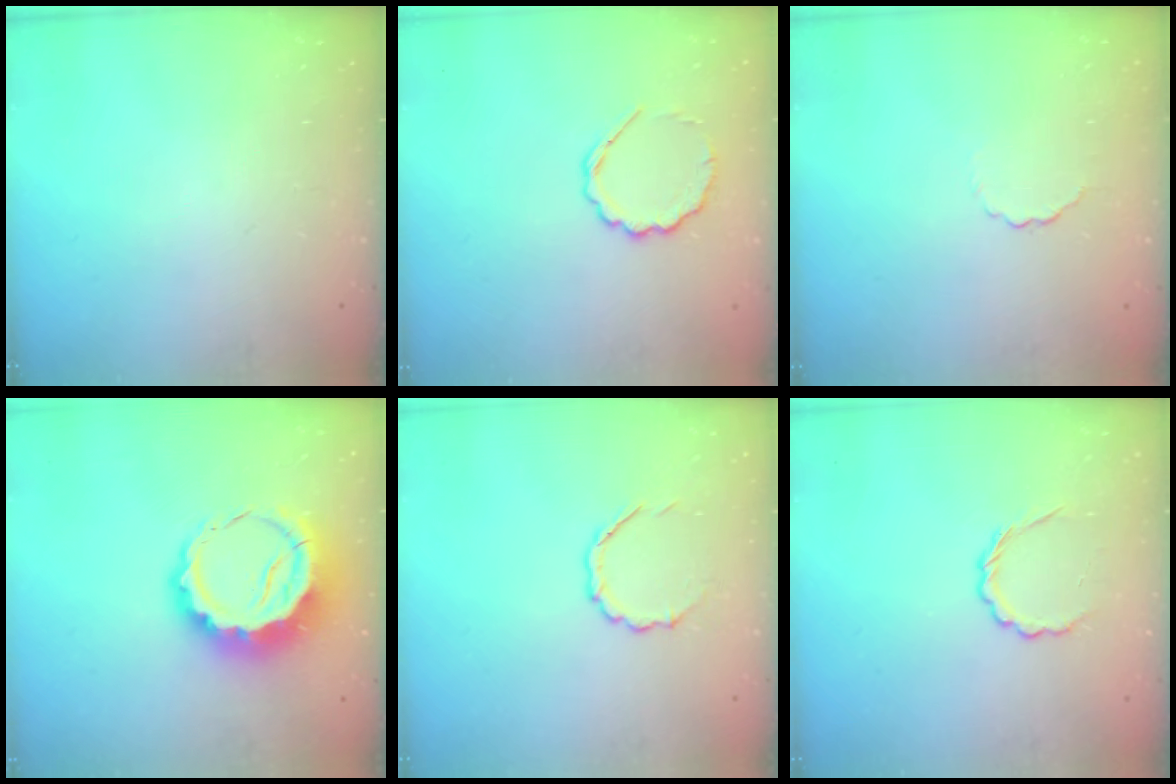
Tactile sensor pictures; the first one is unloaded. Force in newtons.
{"total": 7.4, "press": 7.1, "slide": 2.0}
{"total": 2.6, "press": 2.4, "slide": 0.9}
{"total": 12.0, "press": 11.7, "slide": 2.7}
{"total": 4.9, "press": 4.7, "slide": 1.3}
{"total": 4.3, "press": 3.9, "slide": 1.6}